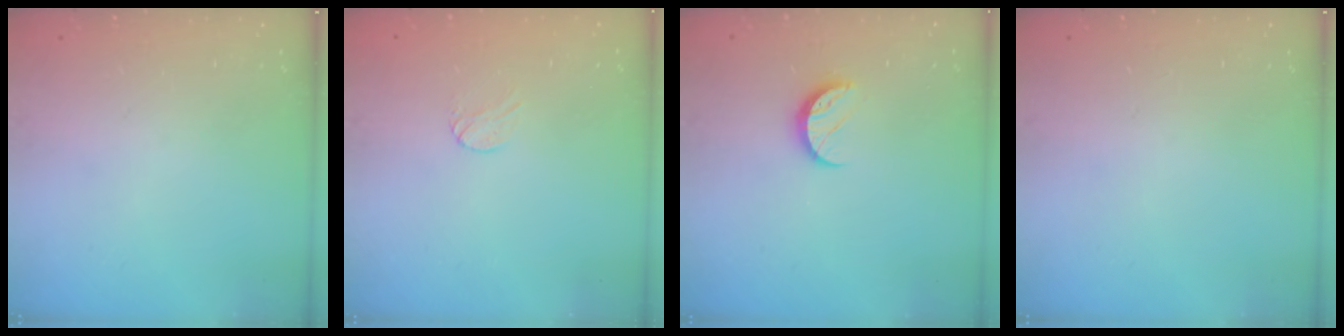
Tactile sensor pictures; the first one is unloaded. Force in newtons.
{"total": 3.6, "press": 3.6, "slide": 0.2}
{"total": 7.5, "press": 7.4, "slide": 0.9}
{"total": 0.0}